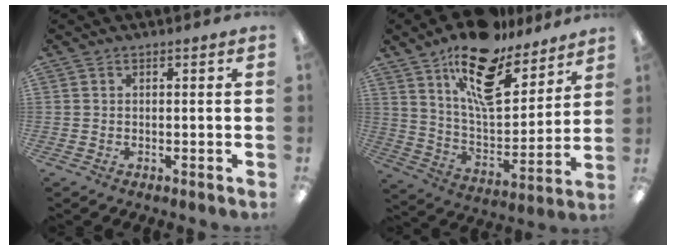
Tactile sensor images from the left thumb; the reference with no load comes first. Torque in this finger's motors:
{"motor_torque": [0.49, 0.59, 1.61, -1.16, 0.14]}